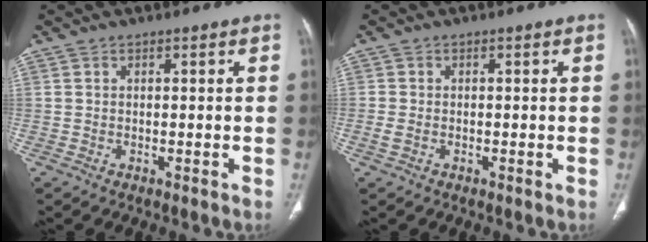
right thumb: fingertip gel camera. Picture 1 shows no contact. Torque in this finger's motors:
{"motor_torque": [-0.41, -0.30, 0.05, 0.24, 0.00]}